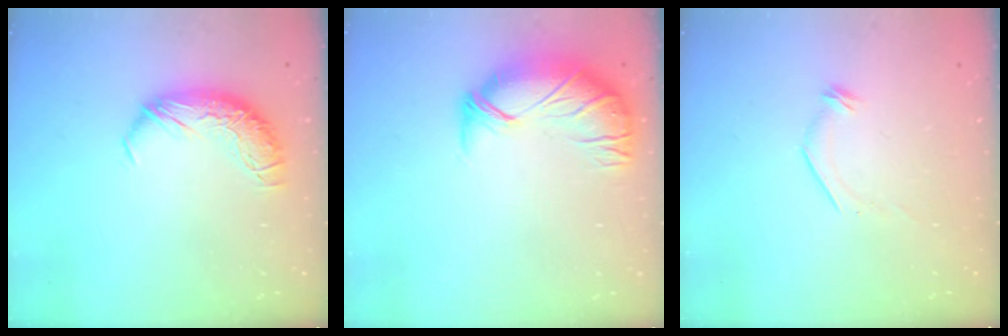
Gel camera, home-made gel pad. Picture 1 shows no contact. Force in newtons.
{"total": 2.8, "press": 0.9, "slide": 2.6}
{"total": 6.7, "press": 6.7, "slide": 1.1}